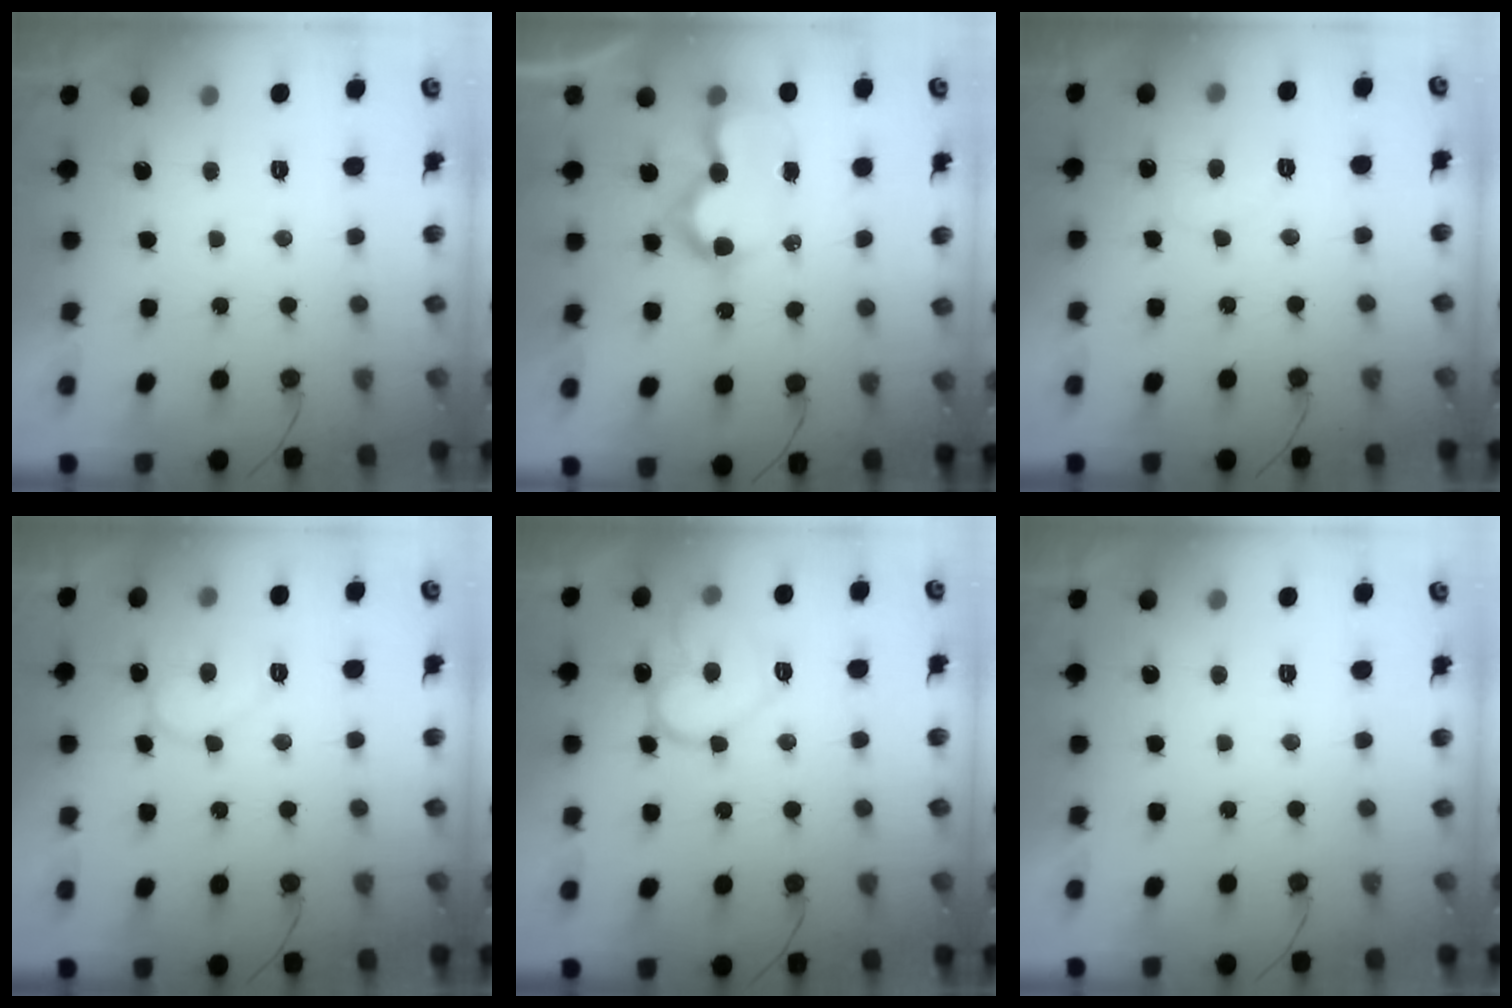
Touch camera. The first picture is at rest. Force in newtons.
{"total": 10.4, "press": 10.4, "slide": 0.5}
{"total": 6.8, "press": 6.8, "slide": 0.5}
{"total": 10.2, "press": 10.1, "slide": 0.9}
{"total": 13.4, "press": 13.4, "slide": 1.0}
{"total": 1.7, "press": 1.7, "slide": 0.1}